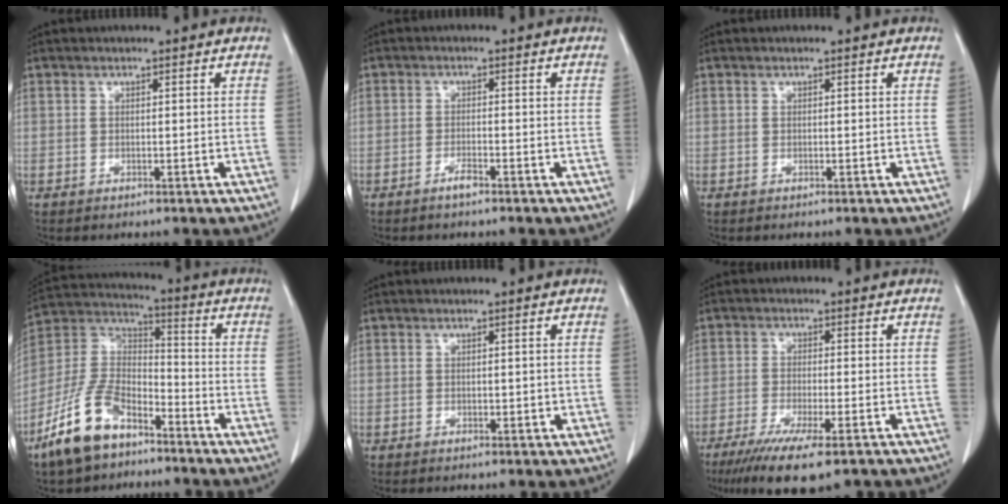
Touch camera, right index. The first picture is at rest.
{"total": 1.7, "force": [-1.3, 0.2, 1.1], "torque": [-0.021, 0.000, -0.024]}
{"total": 0.0}
{"total": 13.5, "force": [-9.0, 6.4, 7.8], "torque": [-0.176, 0.009, -0.177]}
{"total": 1.0, "force": [0.0, 0.7, 0.8], "torque": [-0.010, 0.002, 0.002]}
{"total": 10.7, "force": [-7.3, 1.3, 7.7], "torque": [-0.123, -0.025, -0.112]}